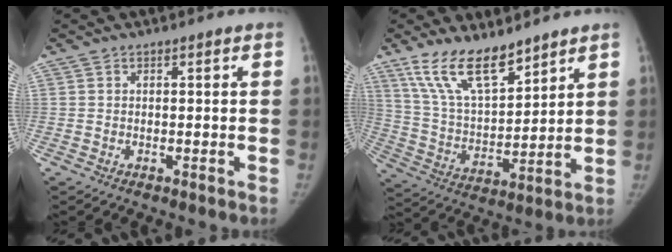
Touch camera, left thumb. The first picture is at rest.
{"total": 14.1, "force": [10.4, 5.3, 8.0], "torque": [-0.122, -0.057, 0.209]}